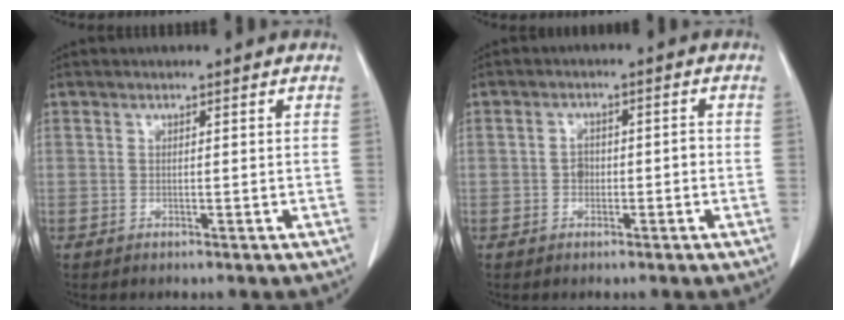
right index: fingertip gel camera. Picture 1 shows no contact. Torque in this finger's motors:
{"motor_torque": [0.40, -0.23, 0.01, 0.05]}